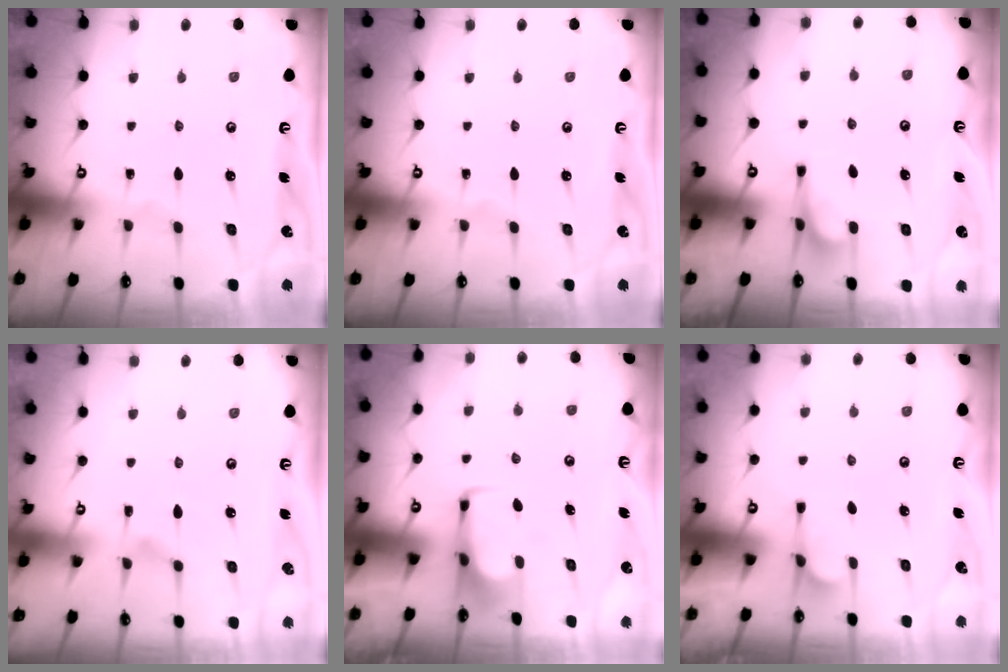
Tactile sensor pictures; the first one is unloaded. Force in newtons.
{"total": 0.0}
{"total": 3.6, "press": 3.5, "slide": 0.7}
{"total": 1.9, "press": 1.5, "slide": 1.2}
{"total": 1.7, "press": 1.6, "slide": 0.5}
{"total": 2.5, "press": 2.1, "slide": 1.2}